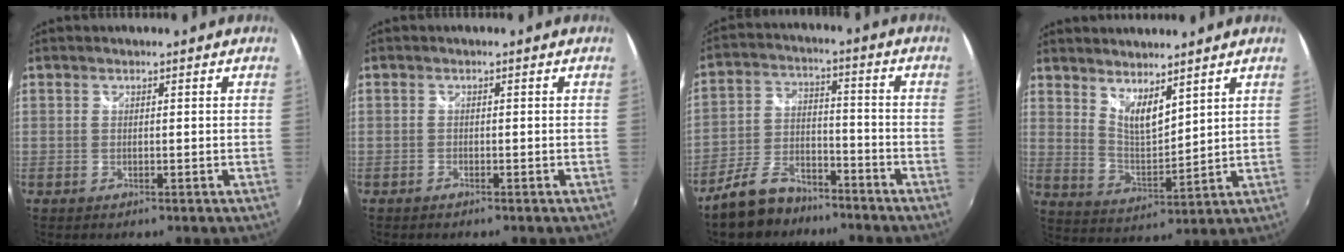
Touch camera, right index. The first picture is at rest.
{"total": 0.7, "force": [-0.6, 0.3, 0.0], "torque": [-0.004, -0.002, -0.014]}
{"total": 10.7, "force": [-8.2, 5.2, 4.4], "torque": [-0.102, 0.011, -0.139]}
{"total": 7.4, "force": [5.6, 2.3, 4.2], "torque": [-0.069, -0.010, 0.104]}